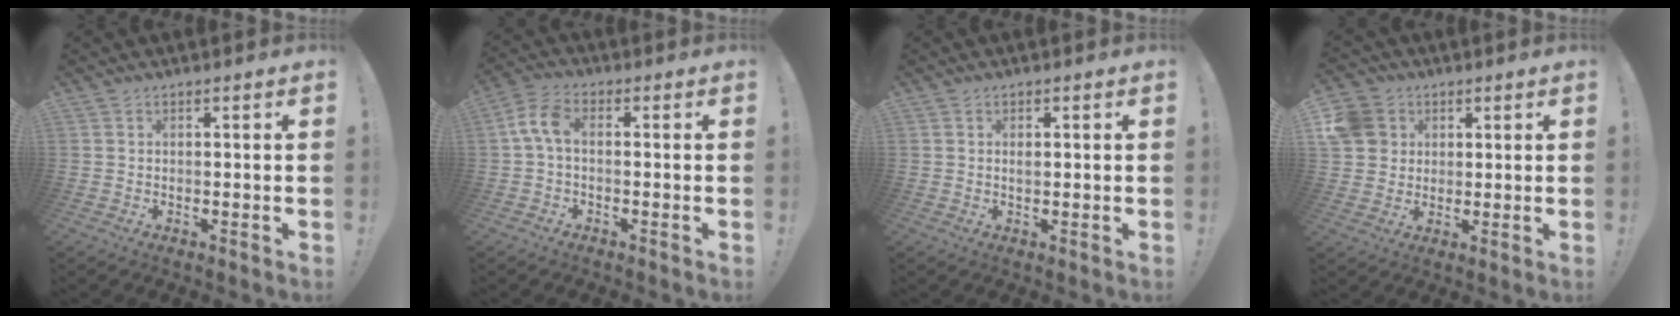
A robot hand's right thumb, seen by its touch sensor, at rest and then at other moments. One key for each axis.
{"total": 6.2, "fx": 0.2, "fy": 3.3, "fz": 5.3, "tx": -0.112, "ty": 0.006, "tz": 0.006}
{"total": 0.9, "fx": 0.1, "fy": 0.7, "fz": 0.5, "tx": -0.009, "ty": 0.003, "tz": 0.001}
{"total": 9.2, "fx": 2.6, "fy": 8.3, "fz": 3.1, "tx": -0.061, "ty": -0.005, "tz": 0.056}